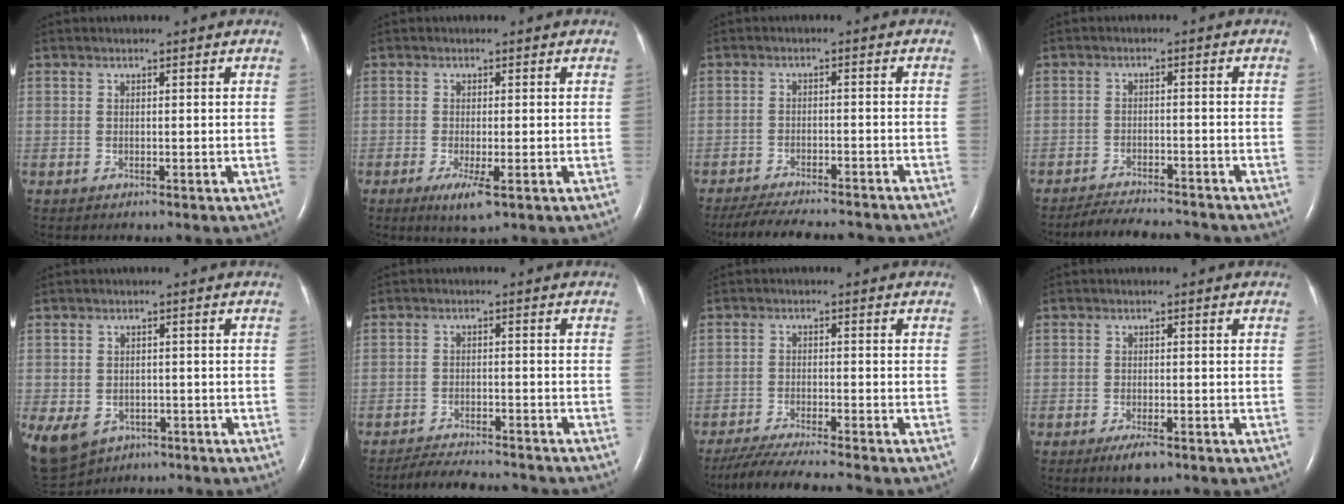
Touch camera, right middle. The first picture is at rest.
{"total": 3.6, "force": [-1.6, 0.5, 3.1], "torque": [-0.055, -0.009, -0.024]}
{"total": 15.6, "force": [-14.0, 2.9, 6.3], "torque": [-0.125, -0.017, -0.187]}
{"total": 9.6, "force": [-9.1, 1.5, 2.8], "torque": [-0.046, -0.004, -0.126]}
{"total": 18.0, "force": [-8.0, 14.1, 7.8], "torque": [-0.252, -0.011, -0.106]}
{"total": 8.6, "force": [-8.2, 1.0, 2.4], "torque": [-0.039, -0.006, -0.121]}
{"total": 8.9, "force": [-7.9, -0.7, 4.0], "torque": [-0.065, -0.026, -0.131]}
{"total": 2.9, "force": [-1.9, 0.7, 2.1], "torque": [-0.044, -0.004, -0.030]}